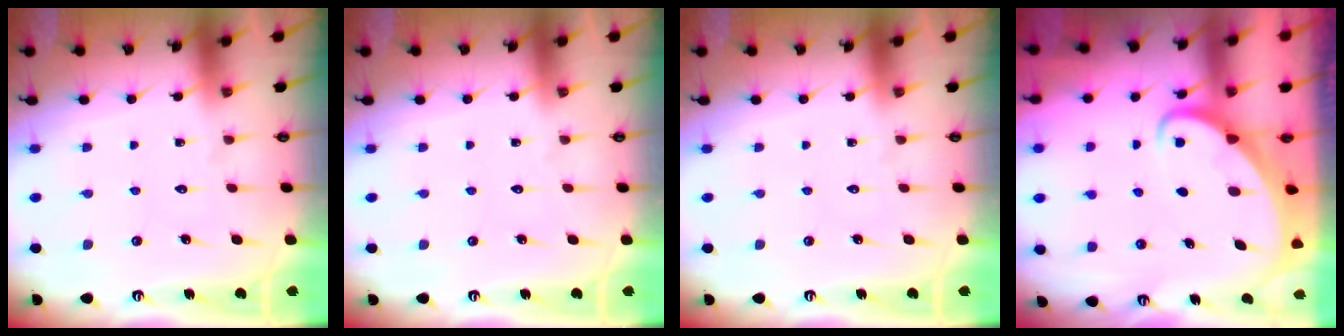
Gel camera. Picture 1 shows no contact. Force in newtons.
{"total": 0.0}
{"total": 0.0}
{"total": 2.5, "press": 2.5, "slide": 0.2}